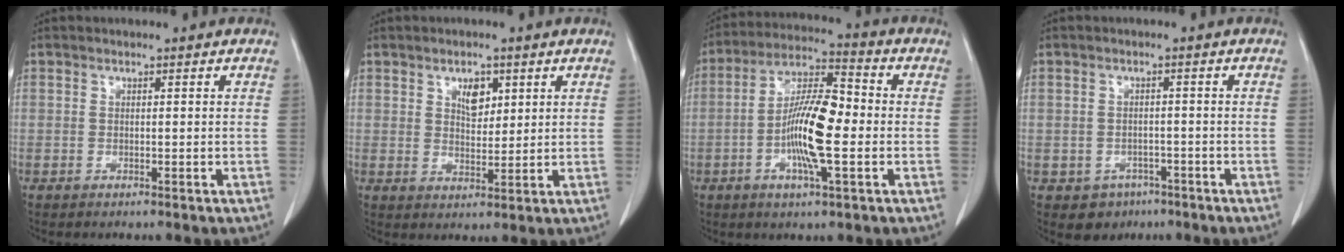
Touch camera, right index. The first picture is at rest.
{"total": 4.0, "force": [1.9, 2.2, 2.7], "torque": [-0.045, -0.001, 0.036]}
{"total": 12.2, "force": [-2.1, 2.4, 11.8], "torque": [-0.221, 0.009, -0.042]}
{"total": 4.0, "force": [-2.2, 3.4, 0.5], "torque": [-0.003, 0.011, -0.022]}